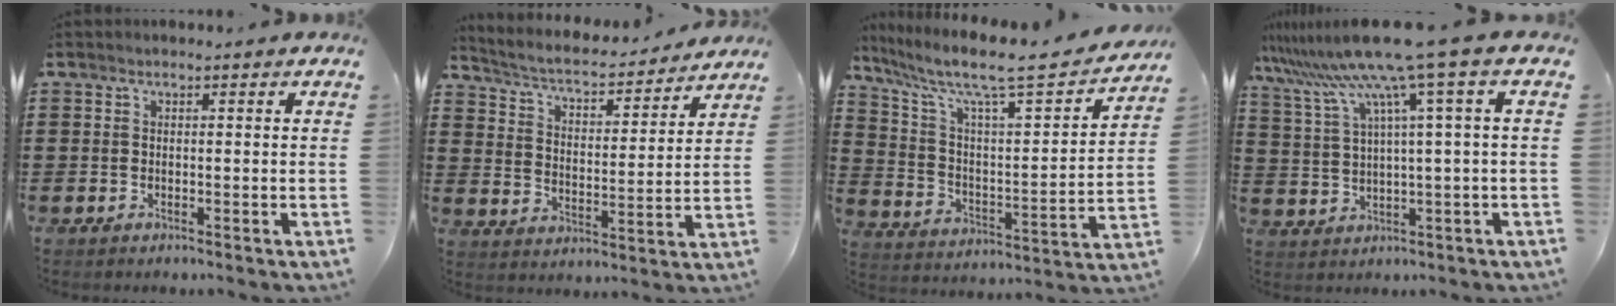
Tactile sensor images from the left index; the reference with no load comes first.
{"total": 4.0, "force": [3.7, 0.5, 1.4], "torque": [-0.049, -0.032, 0.054]}
{"total": 8.1, "force": [6.4, 1.1, 4.7], "torque": [-0.124, -0.052, 0.100]}
{"total": 10.1, "force": [6.2, -0.8, 8.0], "torque": [-0.189, -0.037, 0.096]}